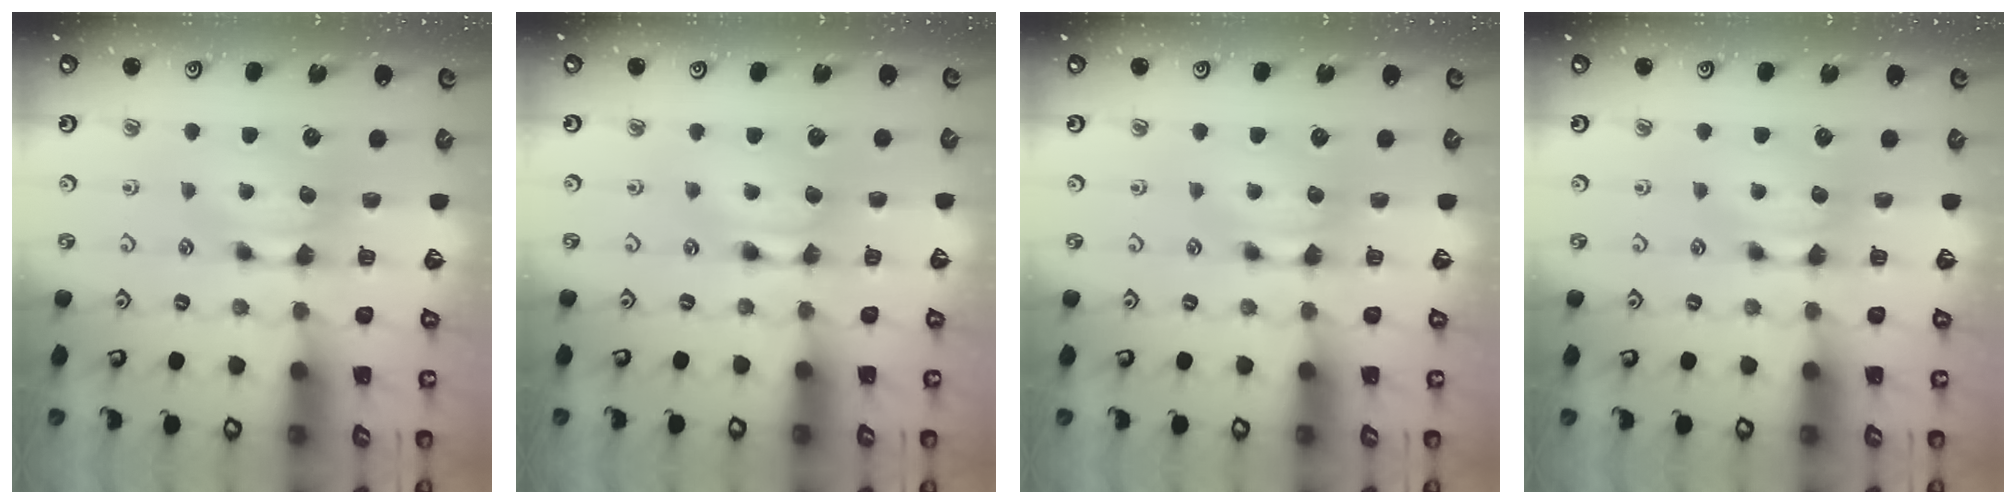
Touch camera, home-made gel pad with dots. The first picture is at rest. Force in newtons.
{"total": 1.6, "press": 1.5, "slide": 0.2}
{"total": 0.0}
{"total": 0.0}